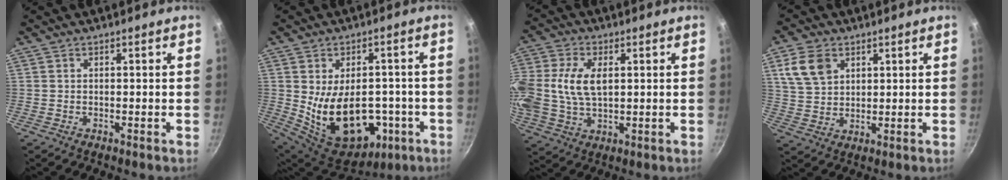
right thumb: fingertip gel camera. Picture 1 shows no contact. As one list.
[{"total": 19.8, "force": [-3.5, 12.9, 14.6], "torque": [-0.205, 0.001, -0.022]}, {"total": 14.0, "force": [2.0, 8.8, 10.7], "torque": [-0.230, 0.017, 0.034]}, {"total": 8.4, "force": [3.6, 5.9, 4.7], "torque": [-0.076, -0.005, 0.073]}]